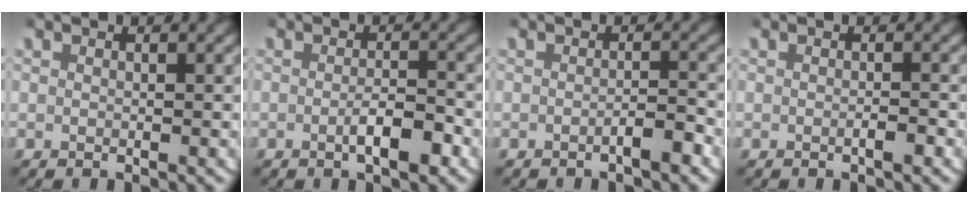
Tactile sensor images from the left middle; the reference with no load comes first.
{"total": 2.5, "force": [-1.3, 0.7, 2.0], "torque": [-0.029, 0.000, -0.027]}
{"total": 1.5, "force": [-1.1, 0.1, 1.0], "torque": [-0.008, 0.003, -0.023]}
{"total": 0.7, "force": [-0.4, 0.0, 0.6], "torque": [-0.009, 0.001, -0.009]}